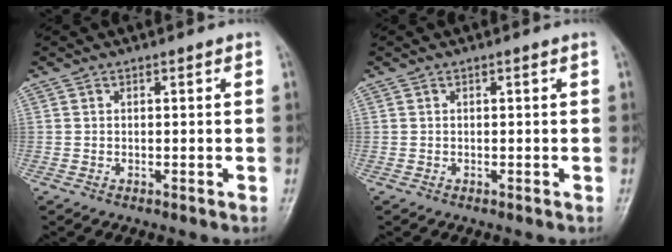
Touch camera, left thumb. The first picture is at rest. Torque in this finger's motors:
{"motor_torque": [-0.35, -0.35, -0.01, -0.10, 0.00]}